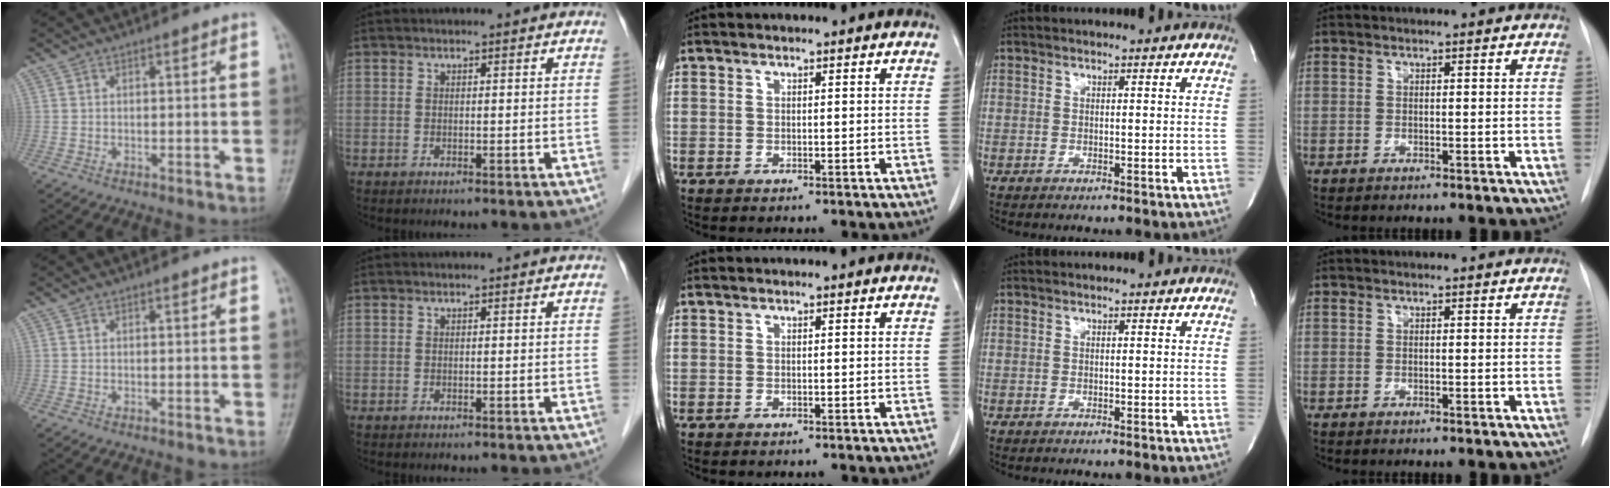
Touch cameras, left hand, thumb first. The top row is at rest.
{}